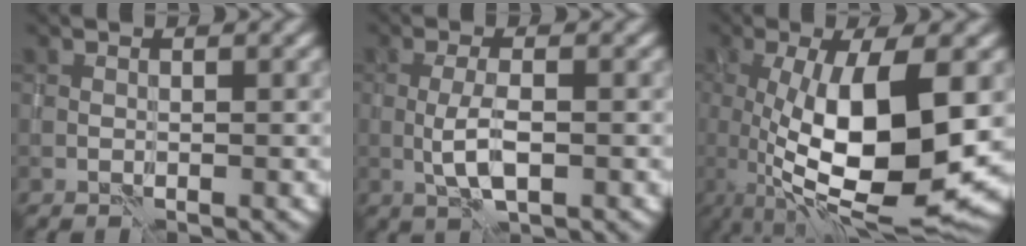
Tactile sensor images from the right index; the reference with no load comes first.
{"total": 3.1, "force": [-0.8, 0.8, 2.9], "torque": [-0.066, -0.001, -0.015]}
{"total": 12.7, "force": [-0.8, 4.1, 12.0], "torque": [-0.203, -0.016, -0.012]}